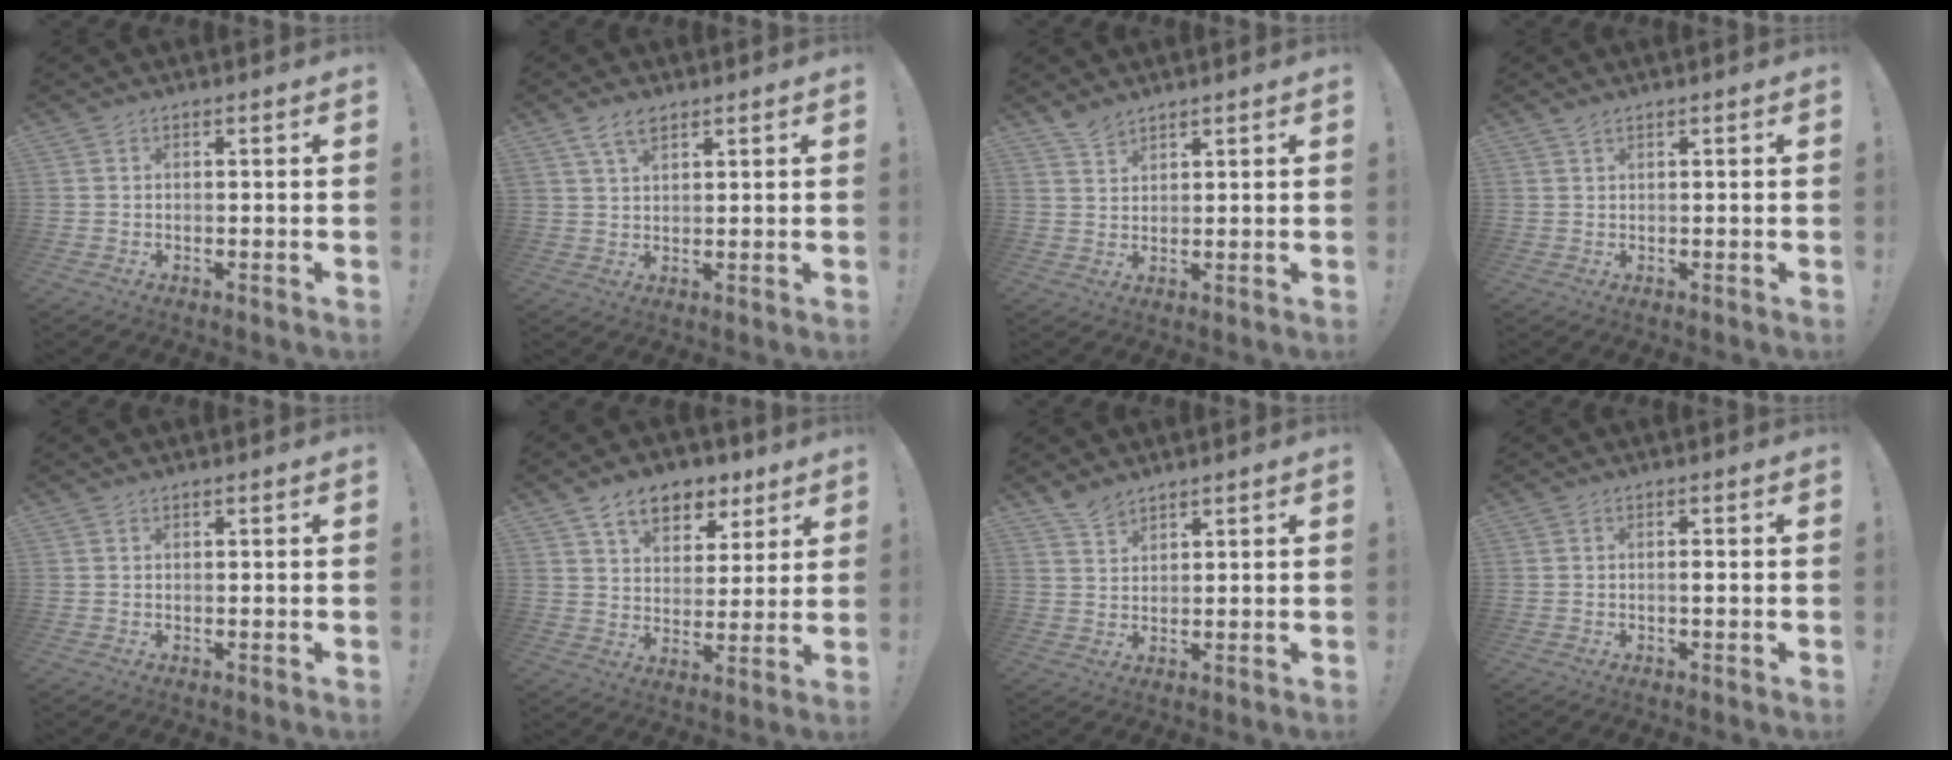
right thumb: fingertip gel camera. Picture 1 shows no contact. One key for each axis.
{"total": 4.9, "fx": 3.2, "fy": 2.3, "fz": 2.9, "tx": -0.048, "ty": -0.010, "tz": 0.060}
{"total": 3.8, "fx": 3.4, "fy": 1.4, "fz": 1.1, "tx": -0.014, "ty": -0.021, "tz": 0.062}
{"total": 1.2, "fx": 1.0, "fy": 0.3, "fz": 0.6, "tx": -0.014, "ty": 0.003, "tz": 0.019}
{"total": 0.6, "fx": 0.5, "fy": 0.2, "fz": 0.0, "tx": 0.007, "ty": -0.003, "tz": 0.010}
{"total": 11.4, "fx": 7.2, "fy": 7.1, "fz": 5.2, "tx": -0.069, "ty": -0.041, "tz": 0.133}
{"total": 4.3, "fx": 3.8, "fy": 1.7, "fz": 1.2, "tx": -0.019, "ty": -0.022, "tz": 0.070}
{"total": 1.0, "fx": -0.4, "fy": 0.1, "fz": 0.9, "tx": -0.011, "ty": -0.002, "tz": -0.009}